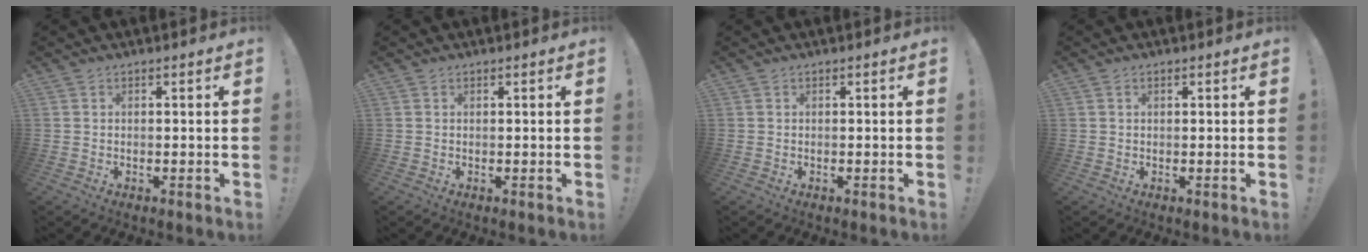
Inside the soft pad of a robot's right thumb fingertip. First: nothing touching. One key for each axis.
{"total": 0.0}
{"total": 0.0}
{"total": 0.5, "fx": 0.4, "fy": 0.2, "fz": 0.3, "tx": -0.008, "ty": 0.002, "tz": 0.008}